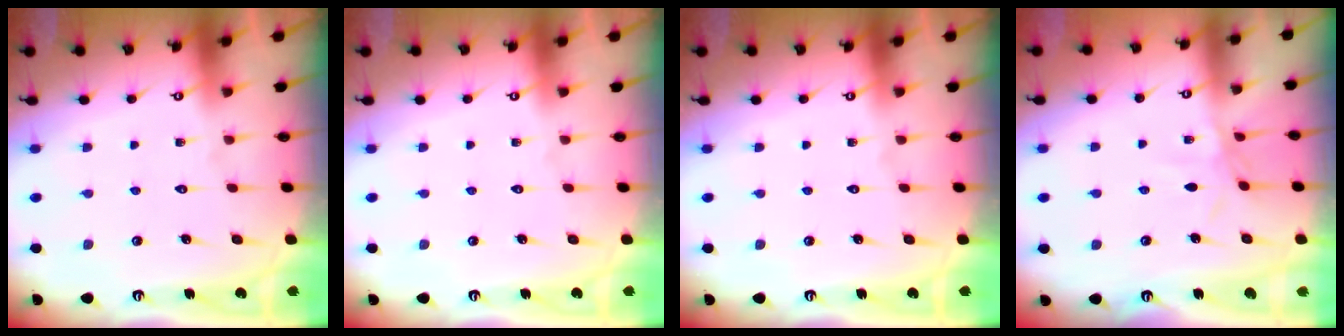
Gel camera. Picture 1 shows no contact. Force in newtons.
{"total": 0.0}
{"total": 0.0}
{"total": 3.0, "press": 3.0, "slide": 0.1}